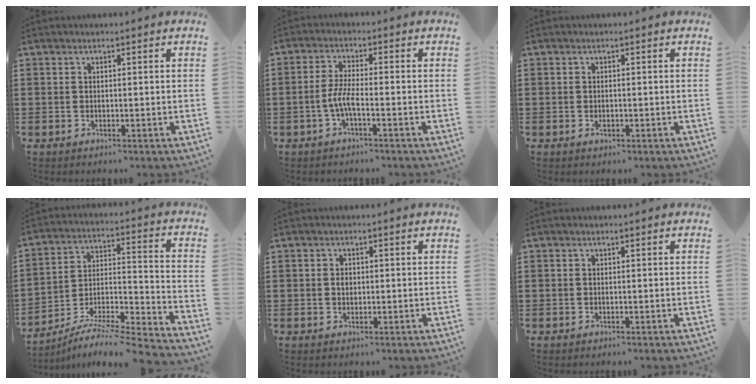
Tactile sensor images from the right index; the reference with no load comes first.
{"total": 4.1, "force": [-1.5, 0.5, 3.8], "torque": [-0.093, -0.008, -0.036]}
{"total": 0.9, "force": [-0.3, 0.4, 0.7], "torque": [-0.014, -0.002, -0.004]}
{"total": 6.9, "force": [-6.3, -0.2, 2.6], "torque": [-0.032, 0.000, -0.126]}
{"total": 1.3, "force": [0.3, 0.8, 1.0], "torque": [-0.020, 0.006, 0.005]}
{"total": 0.0}